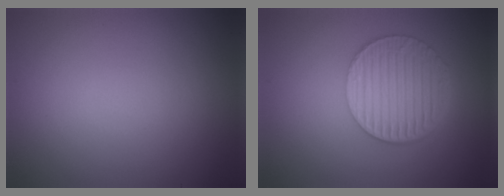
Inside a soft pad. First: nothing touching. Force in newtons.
{"total": 6.5, "press": 4.5, "slide": 4.7}